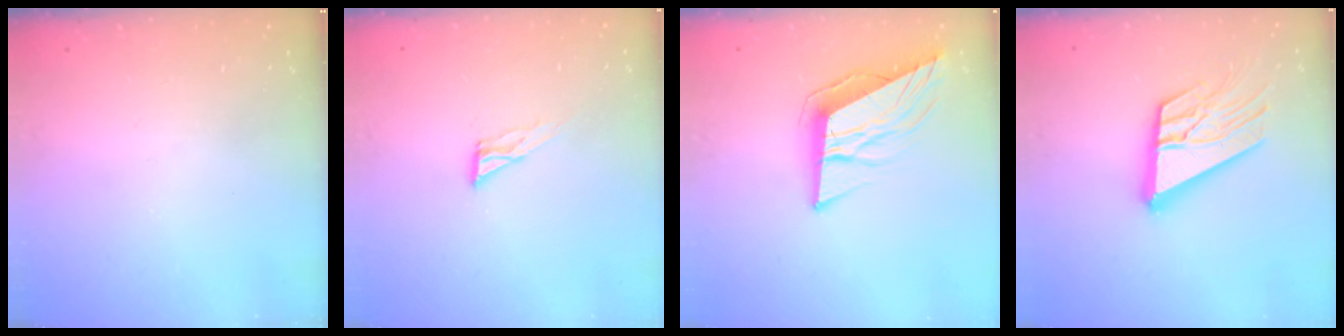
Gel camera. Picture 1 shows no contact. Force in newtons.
{"total": 6.7, "press": 6.6, "slide": 0.4}
{"total": 11.7, "press": 11.2, "slide": 3.6}
{"total": 16.5, "press": 16.4, "slide": 1.7}